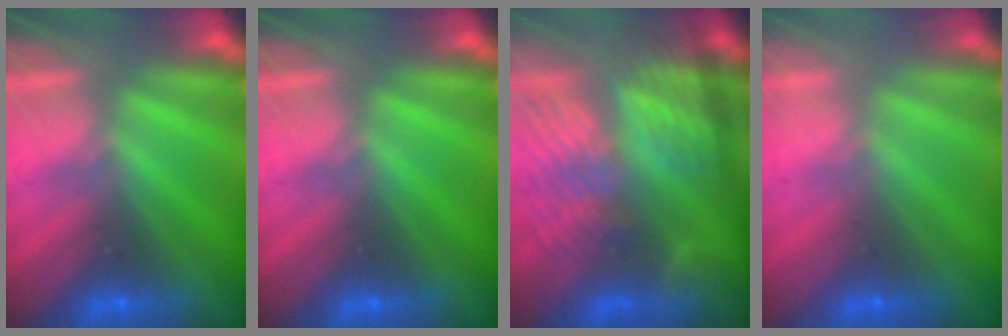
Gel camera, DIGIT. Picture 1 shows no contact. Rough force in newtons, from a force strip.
{"total": 0.0}
{"total": 7.0}
{"total": 3.8}